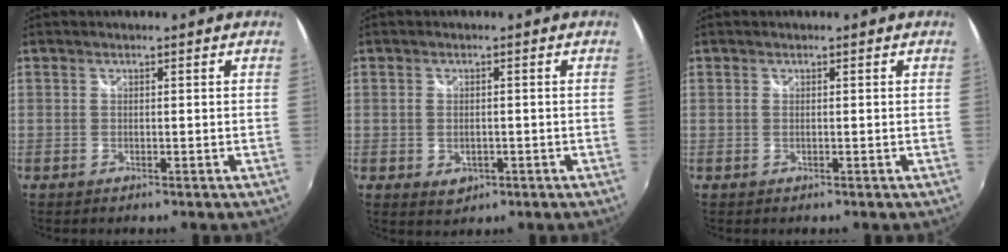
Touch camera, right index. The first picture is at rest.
{"total": 3.2, "force": [-0.9, 2.5, 1.8], "torque": [-0.034, -0.002, -0.009]}
{"total": 0.0}